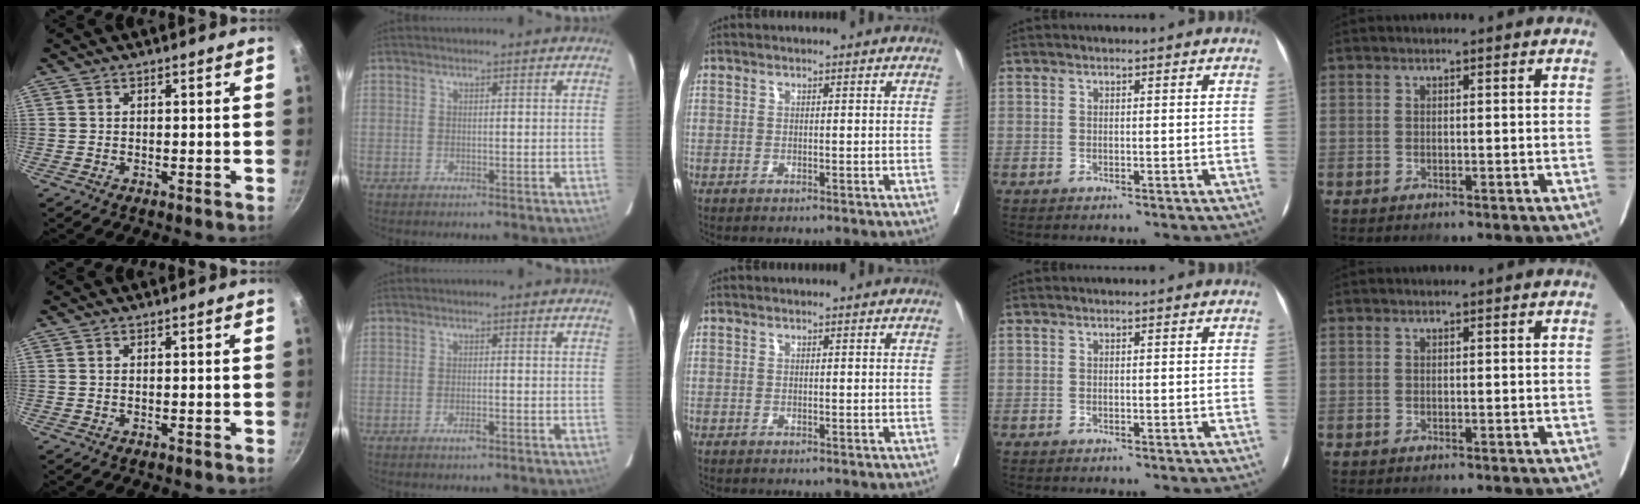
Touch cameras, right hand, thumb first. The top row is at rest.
{"index": {"total": 1.4, "force": [-0.8, 0.3, 1.0], "torque": [-0.020, -0.001, -0.012]}}